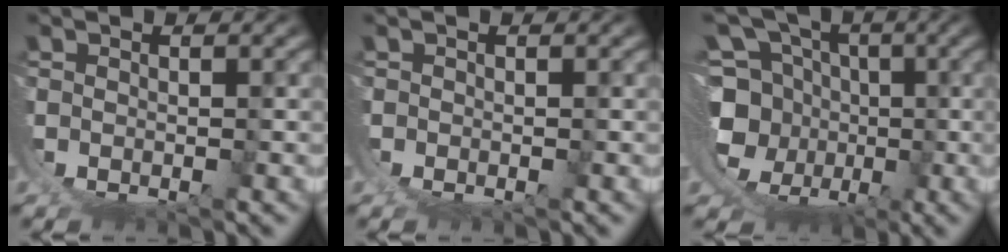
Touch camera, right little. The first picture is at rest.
{"total": 0.0}
{"total": 13.8, "force": [1.8, 11.8, 7.0], "torque": [-0.153, -0.043, 0.033]}